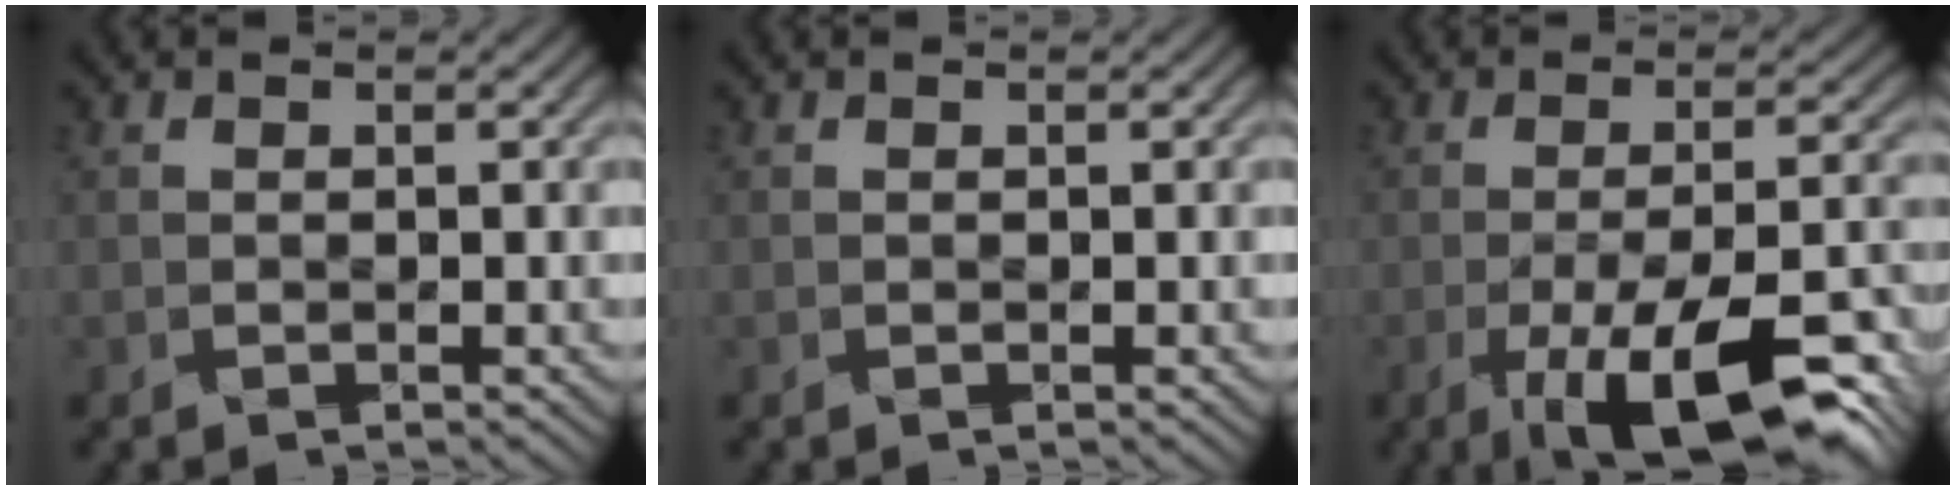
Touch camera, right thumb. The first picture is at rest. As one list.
[{"total": 0.0}, {"total": 15.0, "force": [-8.1, 5.2, 11.5], "torque": [-0.193, -0.014, -0.112]}]